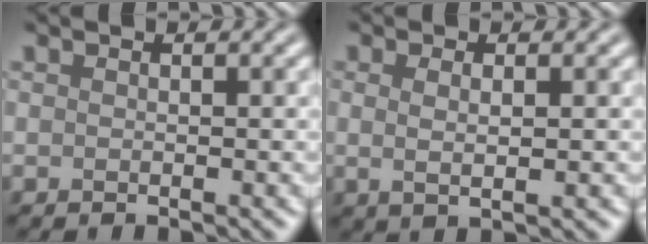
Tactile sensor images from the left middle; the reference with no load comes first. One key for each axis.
{"total": 1.7, "fx": 0.3, "fy": 0.4, "fz": 1.6, "tx": -0.030, "ty": -0.002, "tz": 0.007}